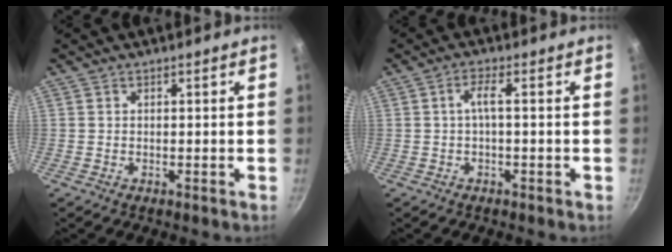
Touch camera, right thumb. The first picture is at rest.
{"total": 2.7, "force": [-0.3, 0.3, 2.7], "torque": [-0.063, 0.008, -0.005]}